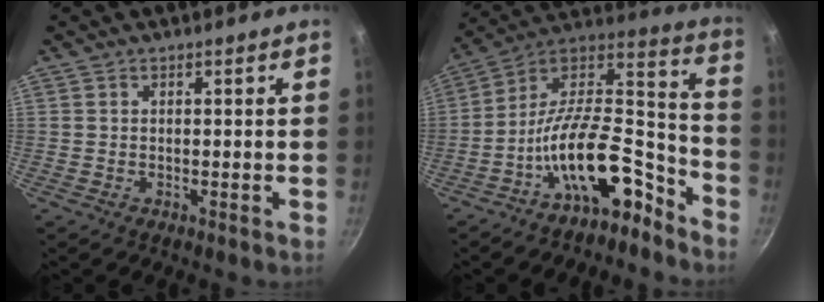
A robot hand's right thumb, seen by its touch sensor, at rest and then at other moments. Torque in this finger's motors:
{"motor_torque": [3.22, 1.80, 2.02, -0.75, 0.59]}